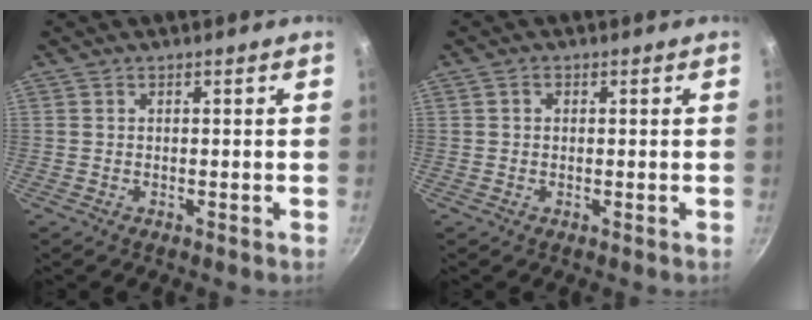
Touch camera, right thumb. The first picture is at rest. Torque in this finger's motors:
{"motor_torque": [0.08, -0.04, -0.29, 0.11, -0.02]}